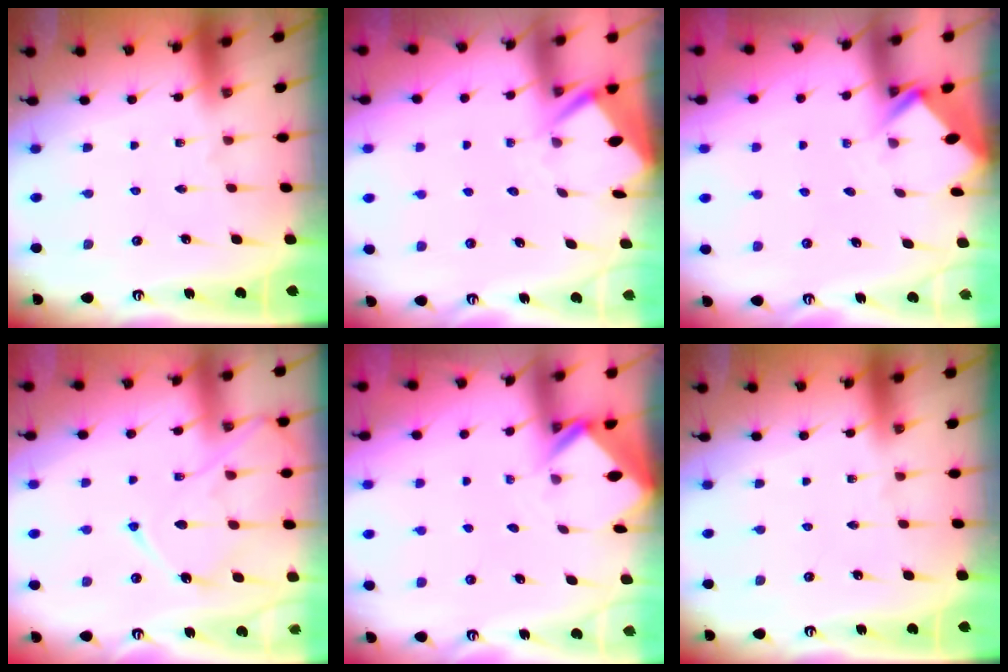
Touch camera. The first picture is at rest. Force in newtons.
{"total": 3.3, "press": 3.3, "slide": 0.3}
{"total": 2.7, "press": 2.7, "slide": 0.2}
{"total": 13.4, "press": 13.4, "slide": 1.0}
{"total": 2.6, "press": 2.6, "slide": 0.2}
{"total": 0.0}